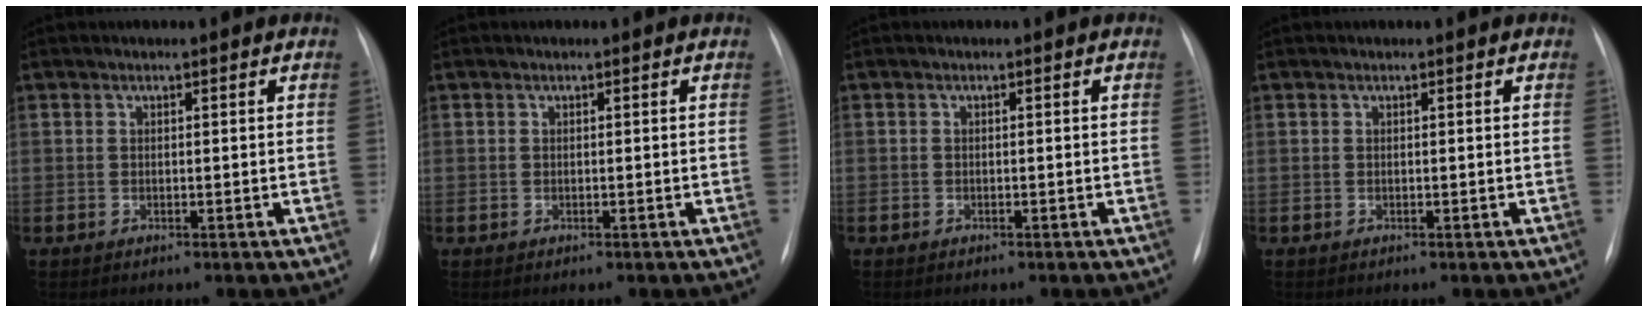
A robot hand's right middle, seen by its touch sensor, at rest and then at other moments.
{"total": 0.6, "force": [-0.1, 0.6, -0.1], "torque": [0.006, 0.007, -0.006]}
{"total": 0.5, "force": [-0.4, 0.4, 0.1], "torque": [-0.005, 0.003, -0.006]}
{"total": 0.0}